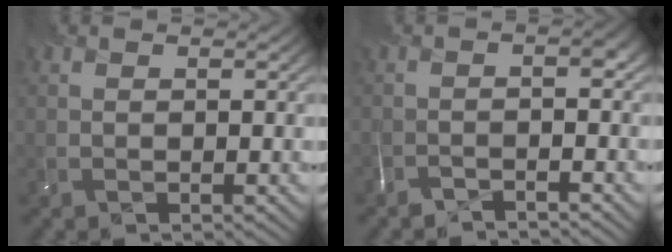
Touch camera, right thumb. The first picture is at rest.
{"total": 2.8, "force": [-2.8, -0.4, 0.3], "torque": [0.012, -0.001, -0.056]}